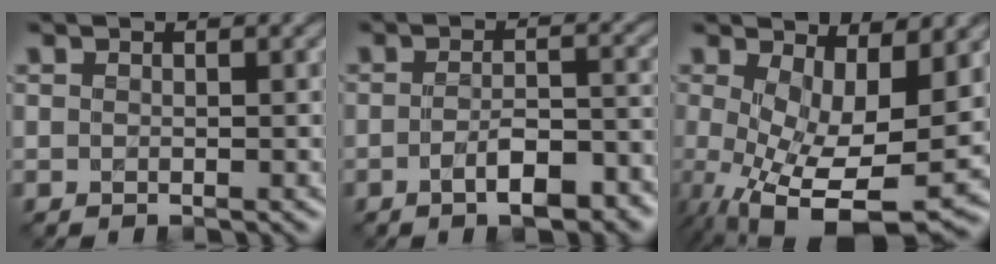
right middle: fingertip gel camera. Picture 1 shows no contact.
{"total": 5.1, "force": [-2.7, 1.7, 4.1], "torque": [-0.067, 0.003, -0.039]}
{"total": 11.0, "force": [-1.7, 4.8, 9.8], "torque": [-0.172, -0.034, -0.010]}